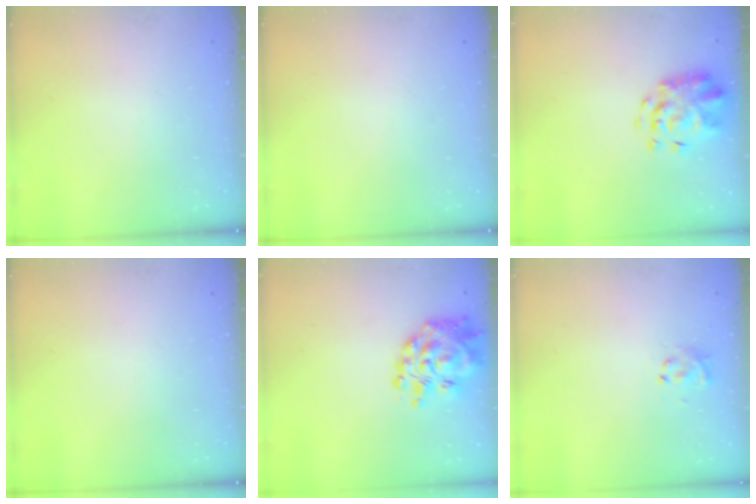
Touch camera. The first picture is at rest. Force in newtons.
{"total": 0.0}
{"total": 4.6, "press": 4.5, "slide": 1.0}
{"total": 0.0}
{"total": 11.4, "press": 10.8, "slide": 3.7}
{"total": 2.8, "press": 2.6, "slide": 1.0}